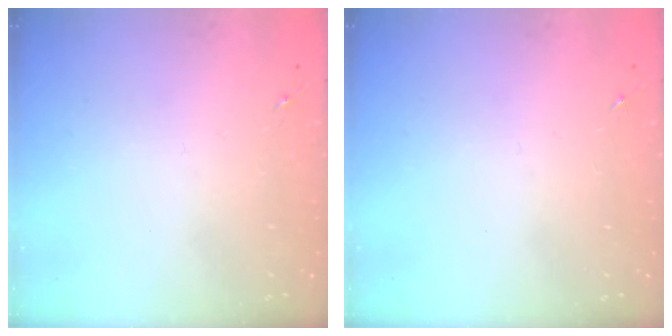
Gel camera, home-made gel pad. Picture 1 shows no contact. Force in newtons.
{"total": 0.0}